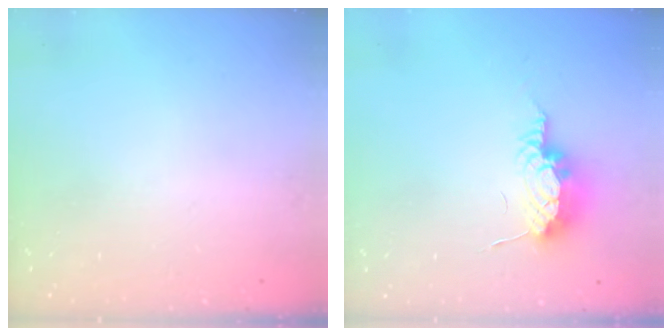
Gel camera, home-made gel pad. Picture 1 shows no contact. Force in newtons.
{"total": 8.5, "press": 8.4, "slide": 1.4}